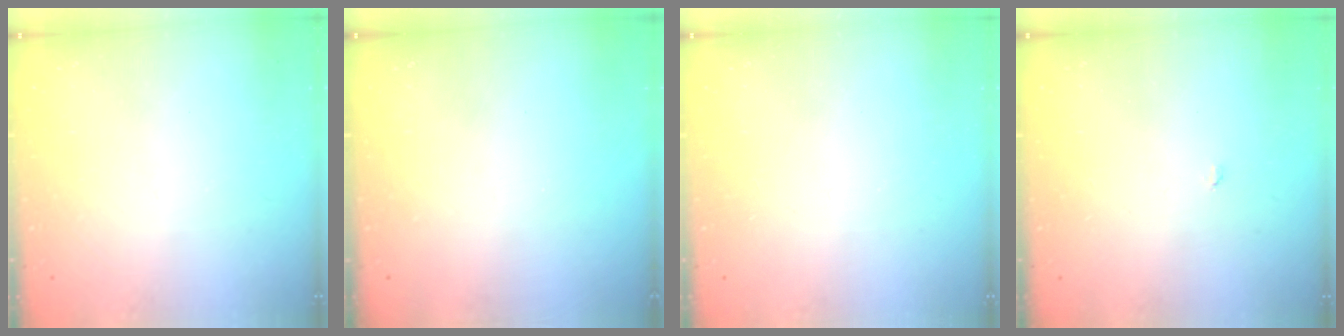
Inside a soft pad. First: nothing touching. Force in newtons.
{"total": 0.0}
{"total": 1.7, "press": 1.7, "slide": 0.2}
{"total": 2.9, "press": 2.9, "slide": 0.3}